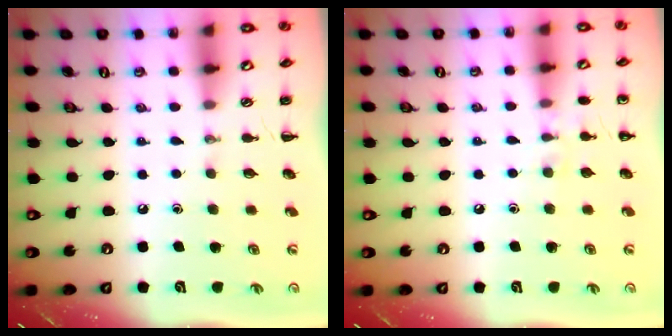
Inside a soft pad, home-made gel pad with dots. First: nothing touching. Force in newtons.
{"total": 6.2, "press": 5.9, "slide": 1.9}